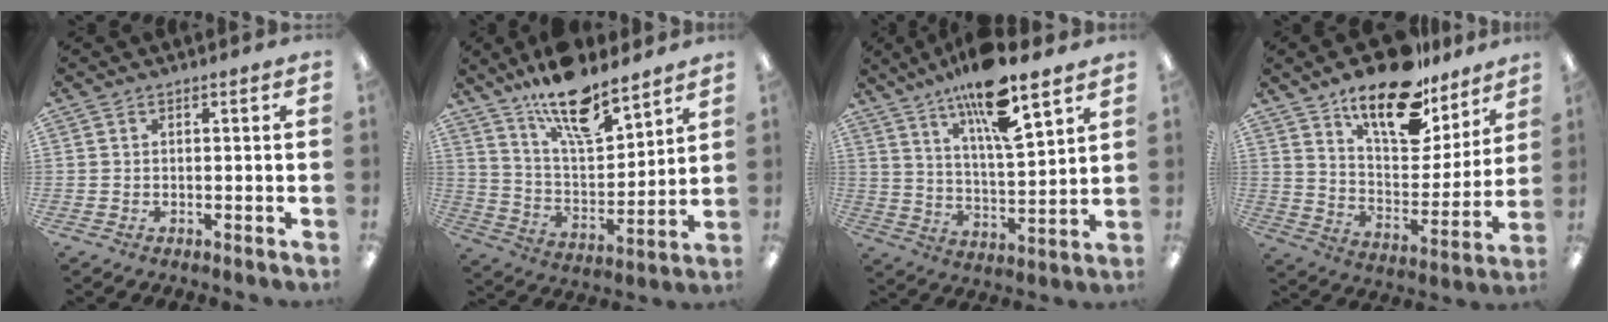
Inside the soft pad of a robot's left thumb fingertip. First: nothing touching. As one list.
[{"total": 16.4, "force": [12.9, 5.2, 8.7], "torque": [-0.155, -0.078, 0.224]}, {"total": 15.4, "force": [11.5, 3.1, 9.8], "torque": [-0.172, -0.066, 0.188]}, {"total": 18.8, "force": [14.1, 7.9, 9.6], "torque": [-0.159, -0.092, 0.245]}]